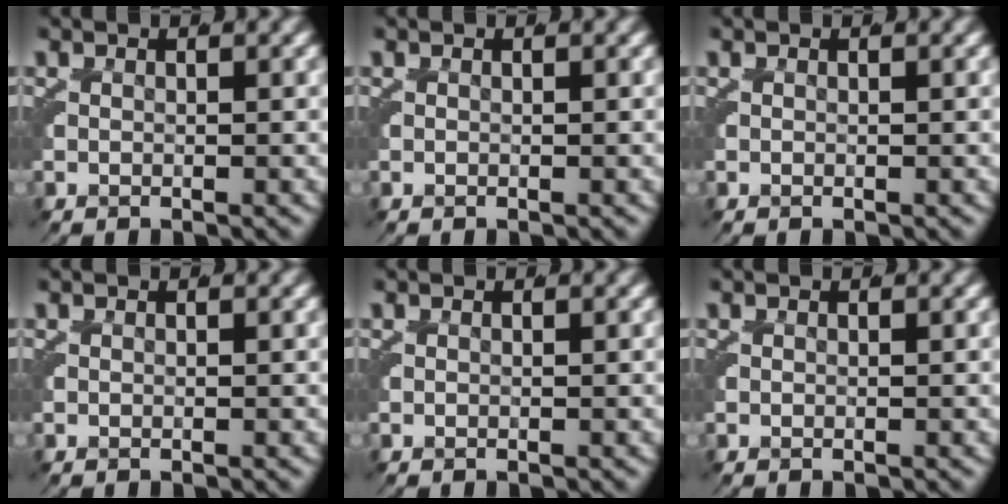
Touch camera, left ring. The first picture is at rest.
{"total": 0.0}
{"total": 0.0}
{"total": 0.0}
{"total": 0.0}
{"total": 0.0}